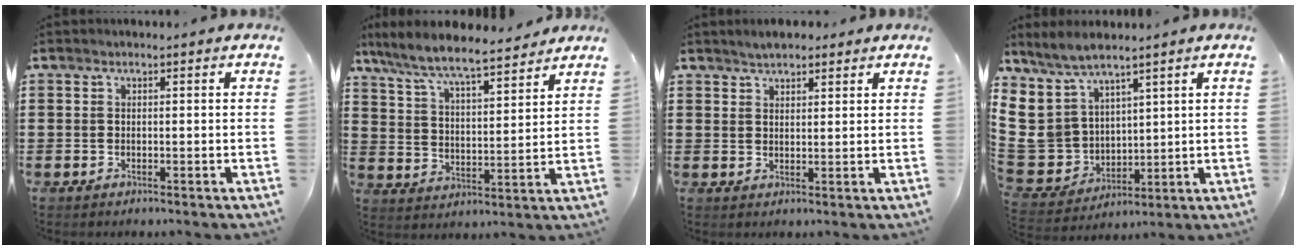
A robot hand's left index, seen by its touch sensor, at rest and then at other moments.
{"total": 6.9, "force": [6.3, 0.5, 2.8], "torque": [-0.081, -0.037, 0.106]}
{"total": 2.7, "force": [2.5, 0.9, 0.6], "torque": [-0.018, 0.003, 0.047]}
{"total": 8.7, "force": [4.8, 6.7, 2.8], "torque": [-0.117, -0.030, 0.095]}